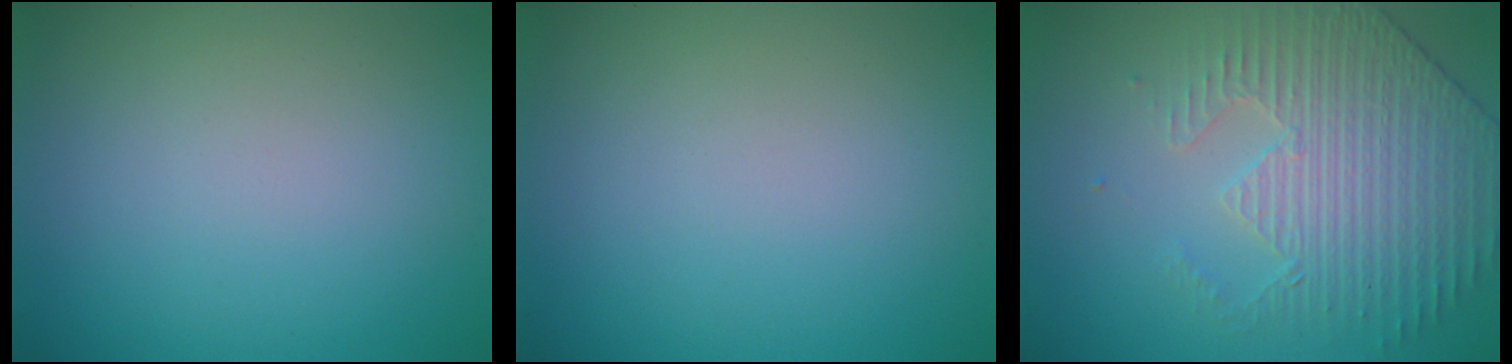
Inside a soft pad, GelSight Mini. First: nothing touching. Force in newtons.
{"total": 0.0}
{"total": 4.4, "press": 3.8, "slide": 2.3}